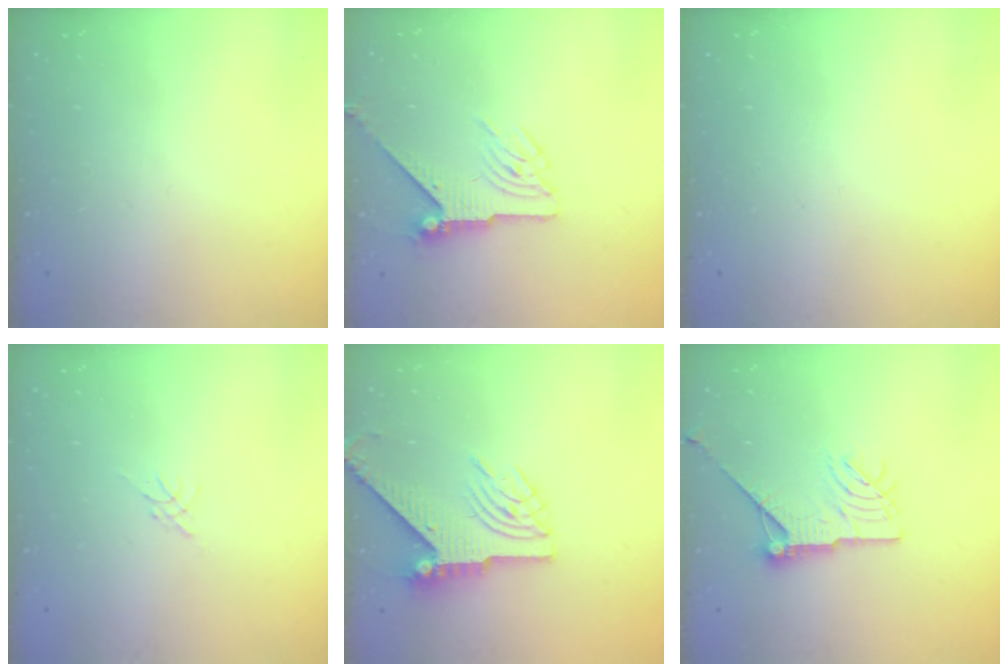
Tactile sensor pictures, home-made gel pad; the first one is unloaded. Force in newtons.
{"total": 6.2, "press": 6.2, "slide": 0.2}
{"total": 0.0}
{"total": 0.0}
{"total": 8.8, "press": 8.7, "slide": 1.3}
{"total": 12.6, "press": 12.6, "slide": 0.4}